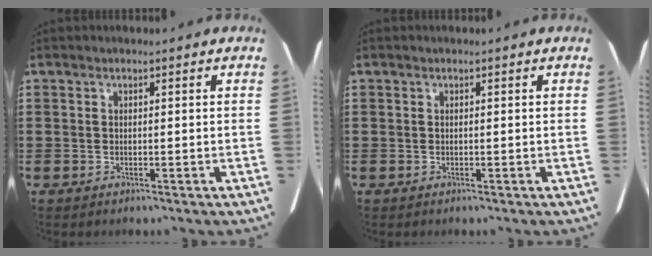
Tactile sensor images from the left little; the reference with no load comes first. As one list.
[{"total": 0.0}]